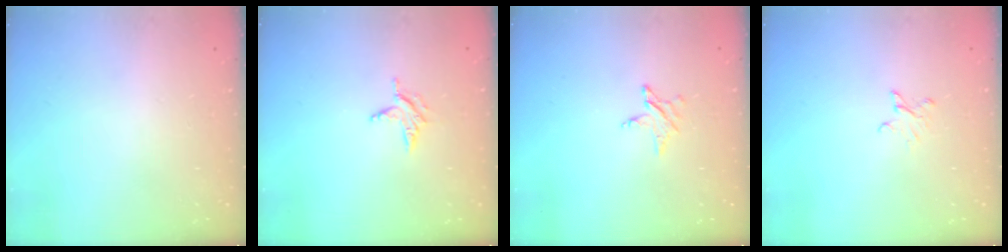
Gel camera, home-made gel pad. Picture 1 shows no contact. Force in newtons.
{"total": 3.9, "press": 3.9, "slide": 0.4}
{"total": 2.9, "press": 2.8, "slide": 0.3}
{"total": 2.6, "press": 2.6, "slide": 0.3}